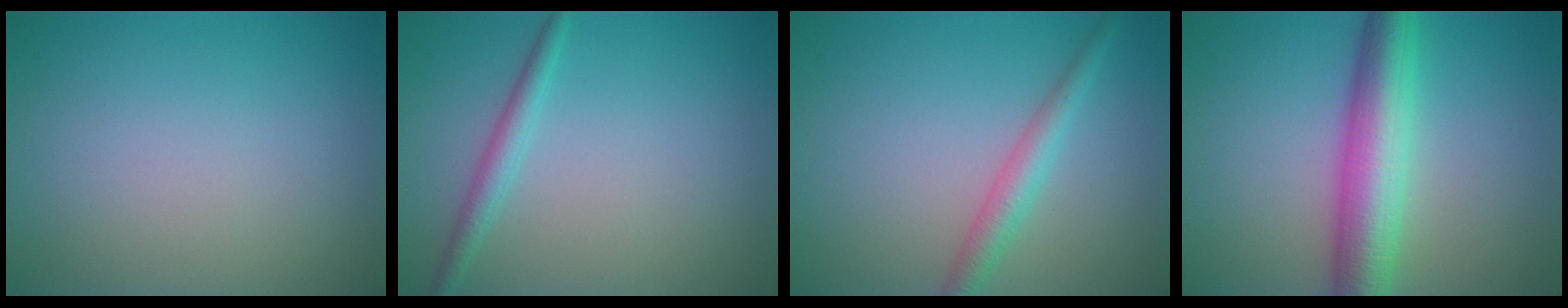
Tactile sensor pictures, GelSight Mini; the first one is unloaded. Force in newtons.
{"total": 1.9, "press": 1.9, "slide": 0.2}
{"total": 2.6, "press": 2.6, "slide": 0.0}
{"total": 7.2, "press": 7.2, "slide": 0.1}